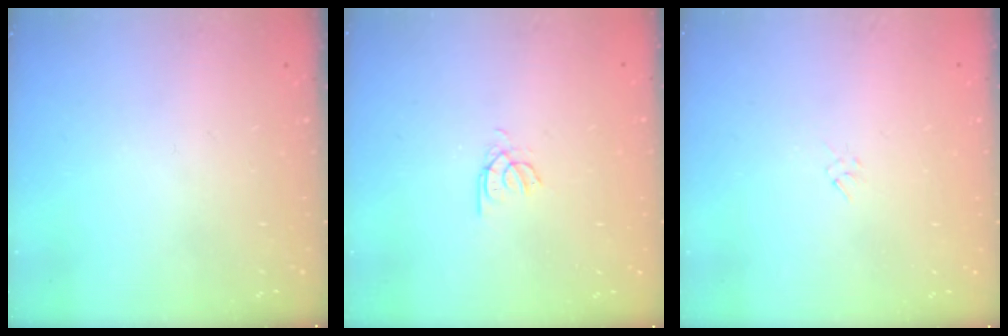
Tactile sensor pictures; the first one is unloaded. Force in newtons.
{"total": 2.4, "press": 2.4, "slide": 0.4}
{"total": 1.6, "press": 1.6, "slide": 0.4}